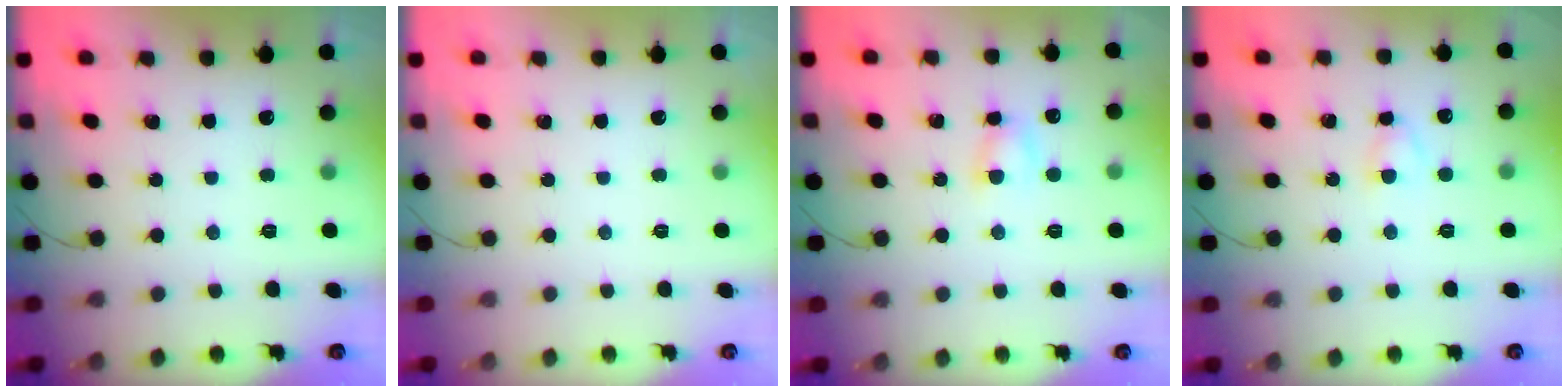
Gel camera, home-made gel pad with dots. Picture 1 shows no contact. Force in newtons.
{"total": 0.0}
{"total": 3.9, "press": 3.7, "slide": 1.1}
{"total": 2.7, "press": 2.5, "slide": 1.0}